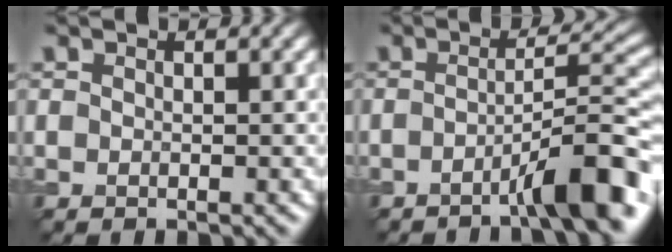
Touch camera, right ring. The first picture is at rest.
{"total": 6.3, "force": [-3.2, 0.9, 5.3], "torque": [-0.068, 0.019, -0.058]}